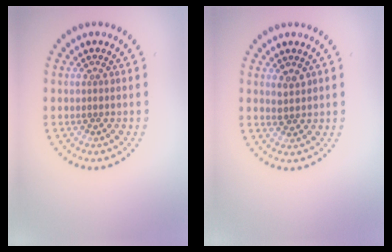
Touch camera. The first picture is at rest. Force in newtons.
{"total": 1.4, "press": 1.3, "slide": 0.6}